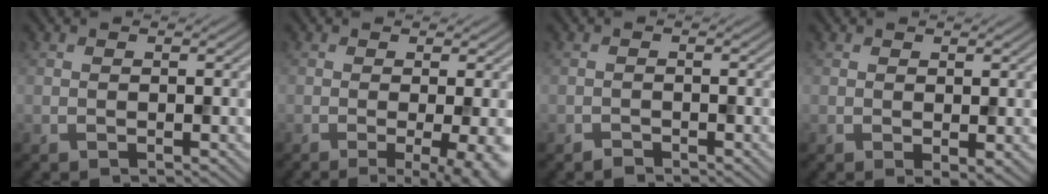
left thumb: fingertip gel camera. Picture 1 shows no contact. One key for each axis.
{"total": 6.4, "fx": -1.4, "fy": 1.6, "fz": 6.1, "tx": -0.082, "ty": -0.010, "tz": -0.015}
{"total": 0.8, "fx": -0.8, "fy": 0.2, "fz": 0.1, "tx": -0.001, "ty": 0.000, "tz": -0.017}
{"total": 1.4, "fx": 0.3, "fy": 0.5, "fz": 1.3, "tx": -0.020, "ty": -0.007, "tz": 0.007}